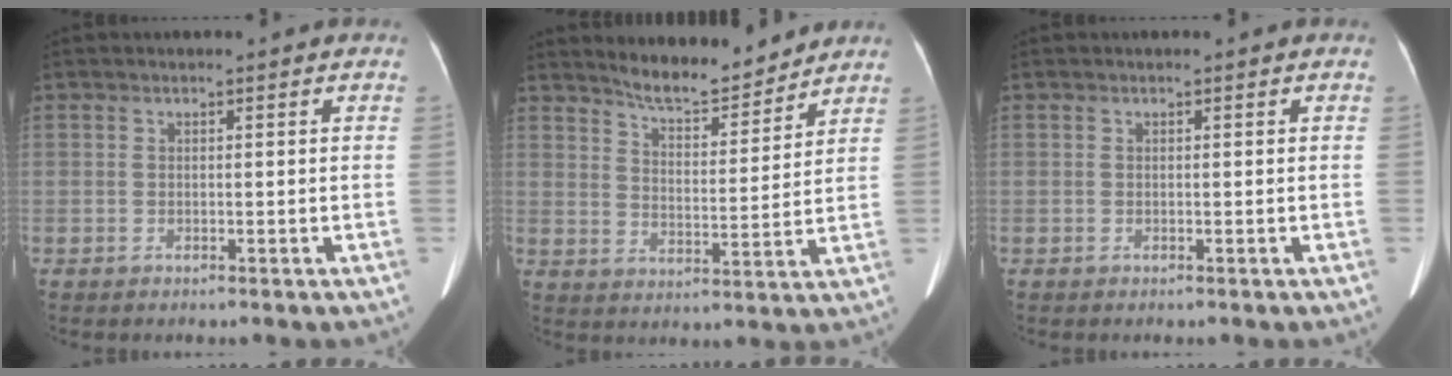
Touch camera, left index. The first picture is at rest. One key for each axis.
{"total": 8.9, "fx": 8.4, "fy": 1.5, "fz": 2.4, "tx": -0.044, "ty": -0.002, "tz": 0.139}
{"total": 0.0}